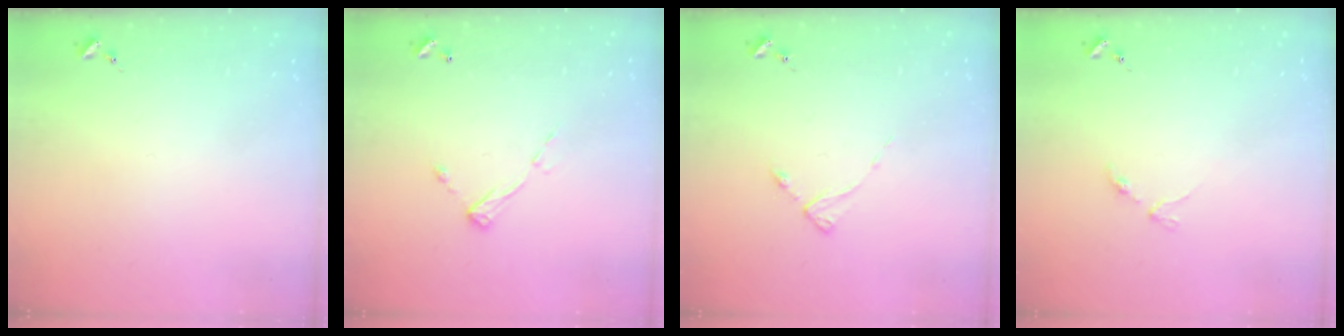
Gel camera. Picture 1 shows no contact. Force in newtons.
{"total": 6.9, "press": 6.9, "slide": 0.4}
{"total": 2.9, "press": 2.8, "slide": 0.4}
{"total": 2.8, "press": 2.8, "slide": 0.5}